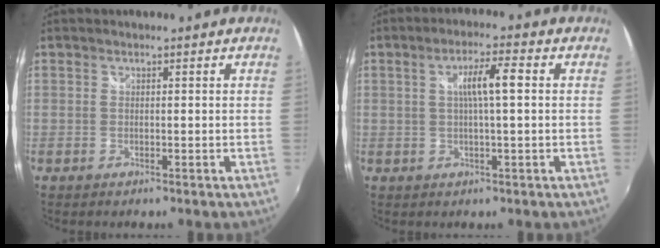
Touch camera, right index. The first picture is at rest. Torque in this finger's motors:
{"motor_torque": [0.15, -0.12, 0.34, 0.09]}